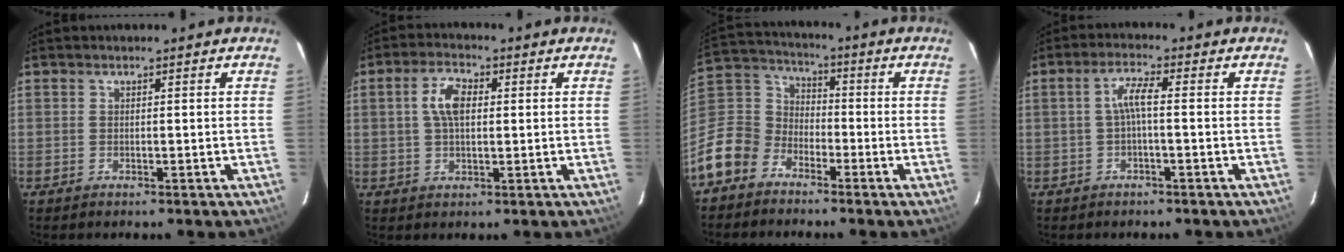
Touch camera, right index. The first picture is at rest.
{"total": 5.6, "force": [0.9, 3.0, 4.7], "torque": [-0.089, 0.013, 0.019]}
{"total": 12.1, "force": [-7.4, 8.8, 3.7], "torque": [-0.103, 0.040, -0.156]}
{"total": 3.3, "force": [-0.6, 0.3, 3.3], "torque": [-0.066, 0.008, -0.010]}